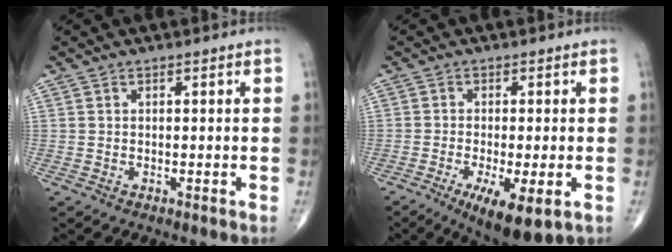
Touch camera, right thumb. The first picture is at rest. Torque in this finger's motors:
{"motor_torque": [-0.05, 0.33, -0.03, -0.20, 0.05]}